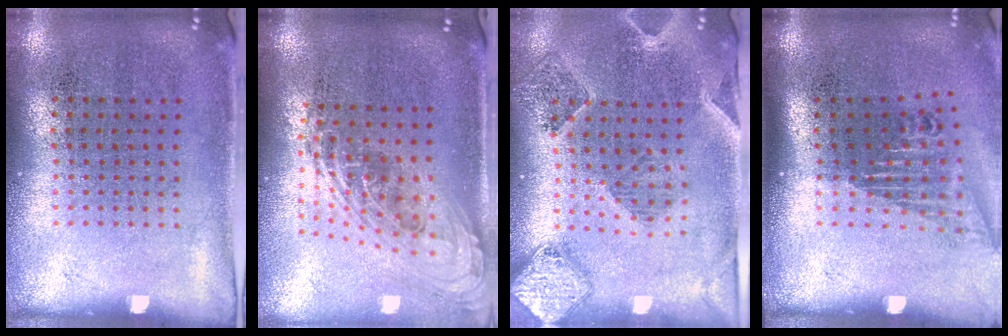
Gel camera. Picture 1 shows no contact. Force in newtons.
{"total": 2.2, "press": 1.6, "slide": 1.5}
{"total": 1.5, "press": 1.5, "slide": 0.3}
{"total": 1.7, "press": 1.3, "slide": 1.2}